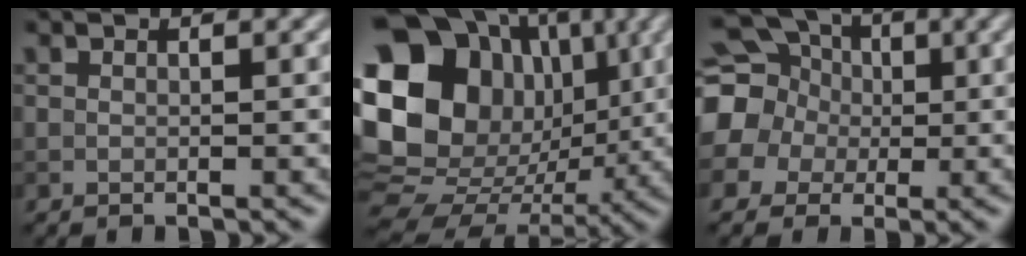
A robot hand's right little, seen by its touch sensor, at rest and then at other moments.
{"total": 23.6, "force": [3.9, 20.6, 10.8], "torque": [-0.226, 0.035, 0.046]}
{"total": 15.9, "force": [2.2, 14.5, 5.9], "torque": [-0.169, 0.012, 0.006]}